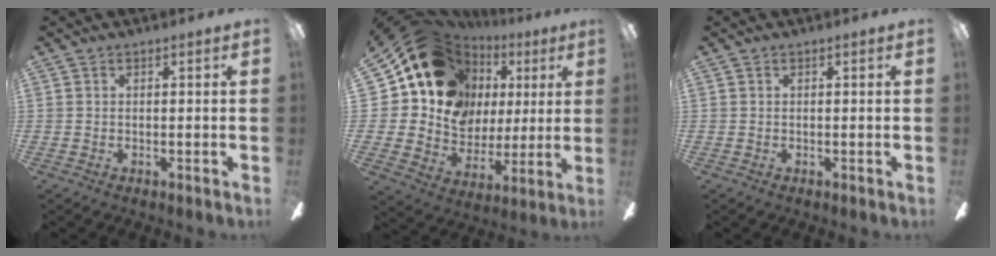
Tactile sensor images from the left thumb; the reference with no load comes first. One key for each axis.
{"total": 17.9, "fx": 8.4, "fy": 14.1, "fz": 7.2, "tx": -0.132, "ty": -0.047, "tz": 0.173}
{"total": 0.0}